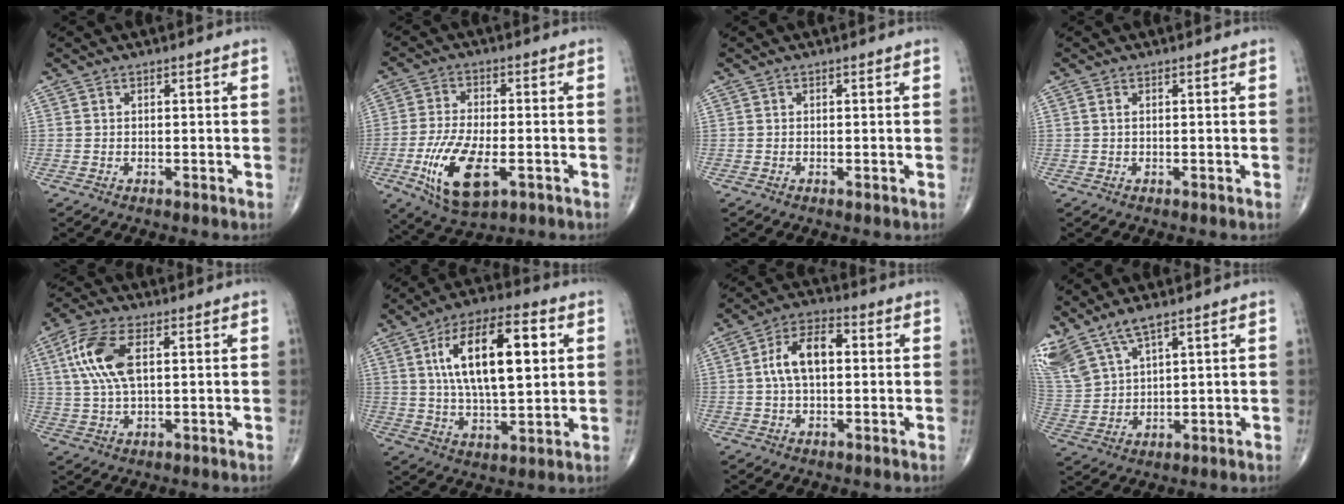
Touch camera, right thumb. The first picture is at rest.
{"total": 13.4, "force": [-4.3, 6.0, 11.2], "torque": [-0.218, -0.001, -0.070]}
{"total": 0.0}
{"total": 0.7, "force": [0.2, 0.3, 0.6], "torque": [-0.015, 0.005, 0.004]}
{"total": 10.8, "force": [2.7, 4.9, 9.2], "torque": [-0.209, 0.006, 0.053]}
{"total": 19.1, "force": [4.8, 8.0, 16.6], "torque": [-0.271, 0.001, 0.080]}
{"total": 9.2, "force": [0.9, 5.1, 7.7], "torque": [-0.142, 0.023, 0.010]}
{"total": 11.0, "force": [8.0, 3.8, 6.5], "torque": [-0.149, -0.022, 0.177]}